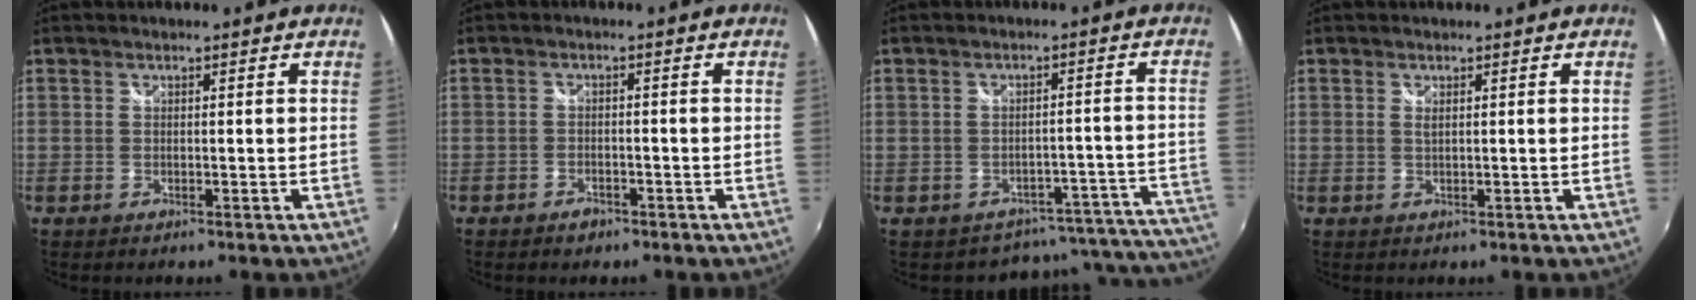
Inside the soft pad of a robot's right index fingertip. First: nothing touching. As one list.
[{"total": 2.5, "force": [-1.8, 1.6, 0.8], "torque": [-0.022, 0.000, -0.030]}, {"total": 14.0, "force": [-12.6, 5.9, 1.8], "torque": [0.000, 0.050, -0.147]}, {"total": 0.7, "force": [0.4, 0.0, 0.6], "torque": [-0.012, 0.005, 0.009]}]